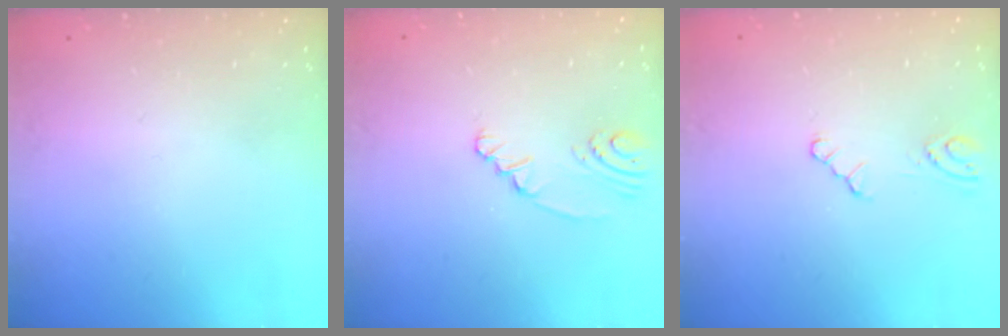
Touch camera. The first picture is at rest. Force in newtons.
{"total": 2.9, "press": 2.7, "slide": 0.9}
{"total": 3.5, "press": 3.4, "slide": 0.6}